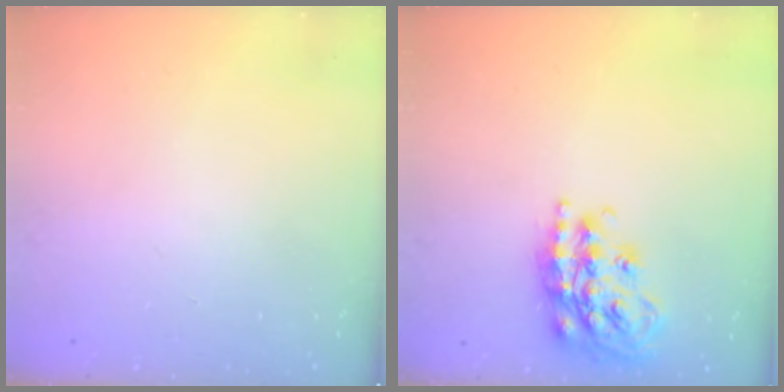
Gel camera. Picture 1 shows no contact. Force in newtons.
{"total": 19.4, "press": 19.4, "slide": 1.4}